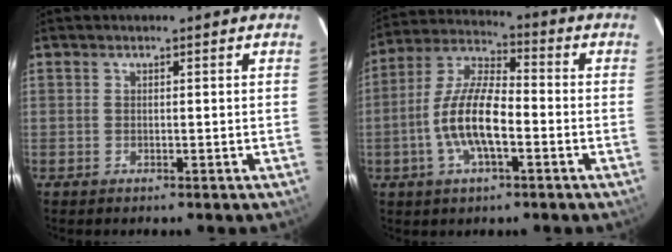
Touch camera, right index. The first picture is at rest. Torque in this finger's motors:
{"motor_torque": [1.90, -0.24, 1.02, 0.21]}